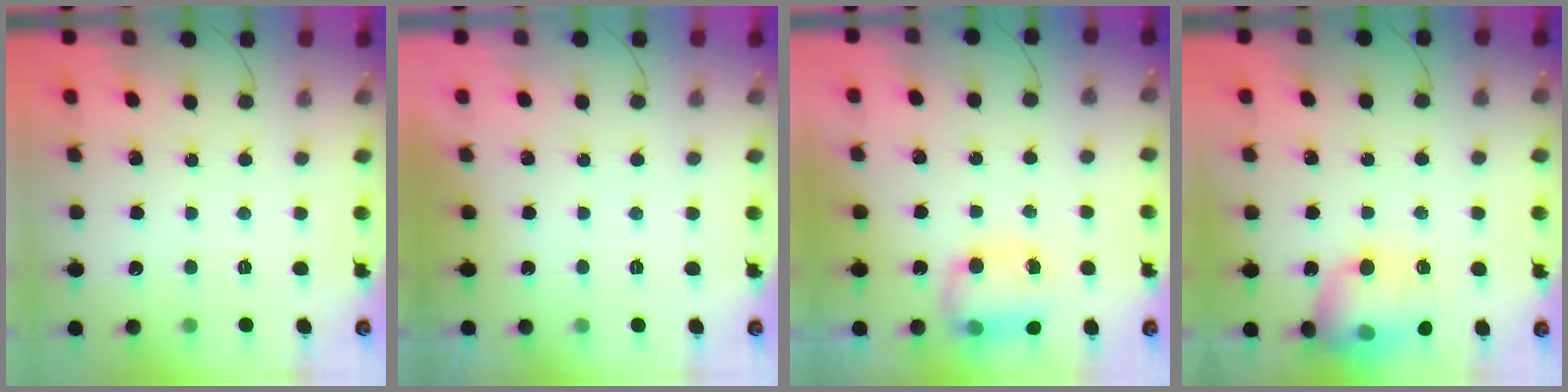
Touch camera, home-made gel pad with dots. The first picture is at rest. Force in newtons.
{"total": 0.0}
{"total": 8.0, "press": 8.0, "slide": 0.4}
{"total": 16.6, "press": 16.5, "slide": 2.0}